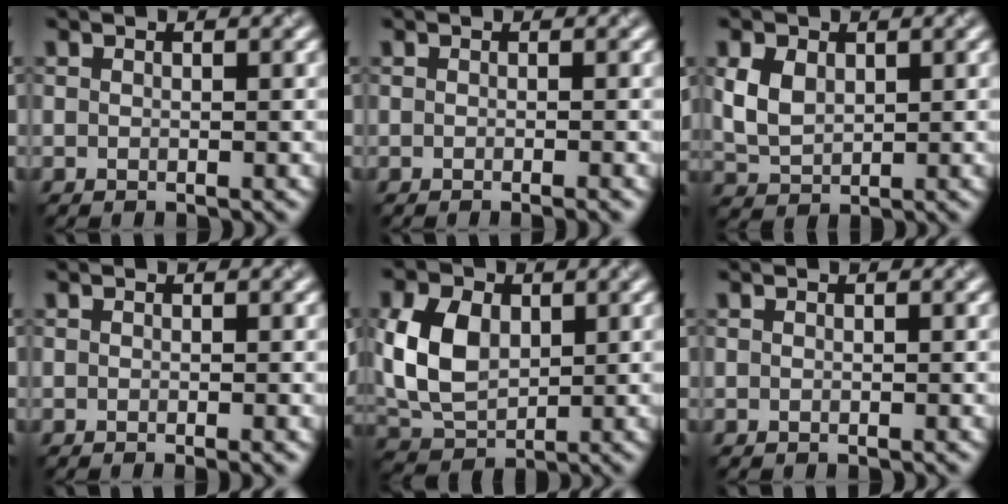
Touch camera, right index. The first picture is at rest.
{"total": 1.6, "force": [-0.5, 0.7, 1.4], "torque": [-0.005, 0.003, -0.013]}
{"total": 2.6, "force": [0.4, 2.0, 1.6], "torque": [-0.050, 0.008, 0.023]}
{"total": 1.4, "force": [-0.3, 0.5, 1.3], "torque": [-0.009, 0.001, -0.007]}
{"total": 6.7, "force": [0.7, 4.8, 4.6], "torque": [-0.124, 0.015, 0.020]}
{"total": 0.0}